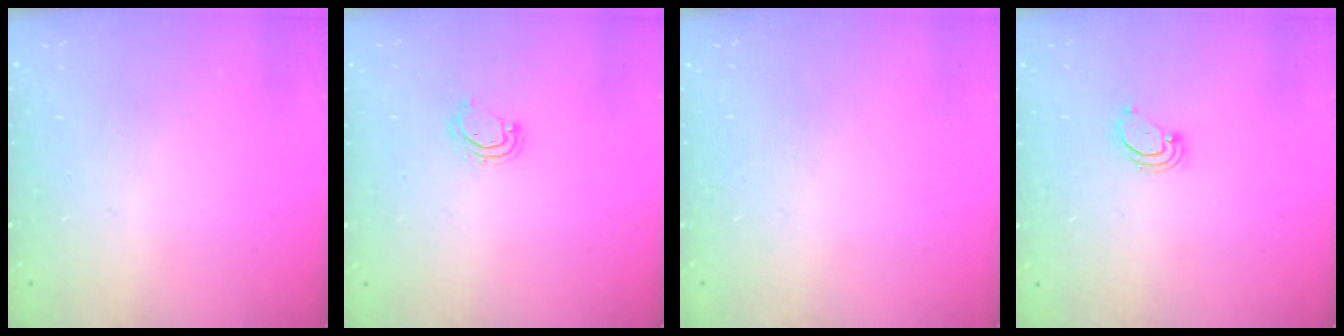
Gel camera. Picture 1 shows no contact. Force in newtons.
{"total": 2.7, "press": 2.7, "slide": 0.2}
{"total": 0.0}
{"total": 2.6, "press": 2.6, "slide": 0.1}